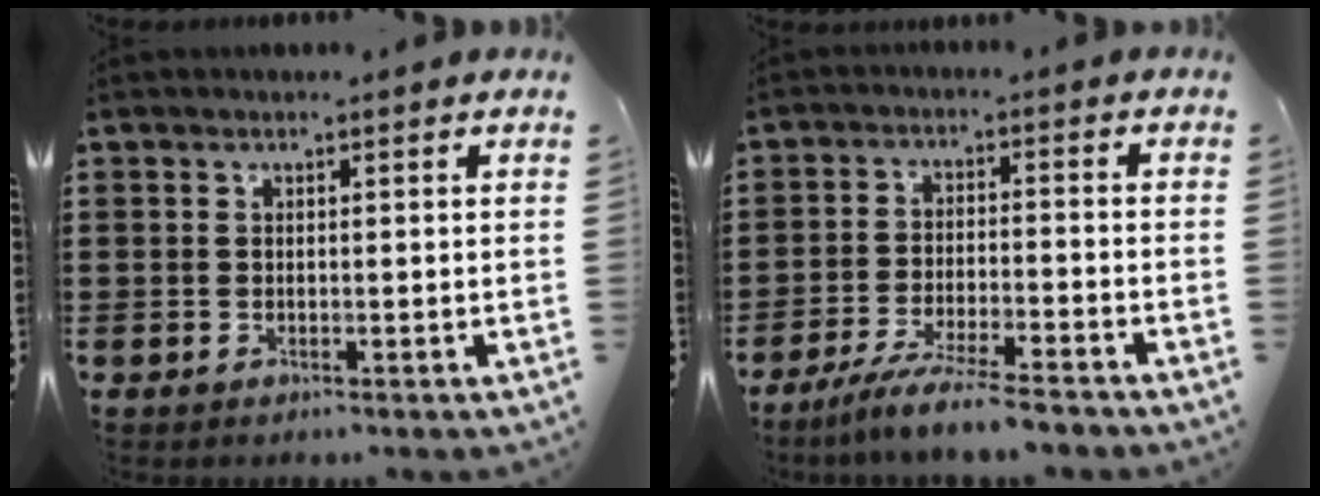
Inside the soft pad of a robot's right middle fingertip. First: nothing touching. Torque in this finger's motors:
{"motor_torque": [2.14, 0.00, 0.15, 0.13]}